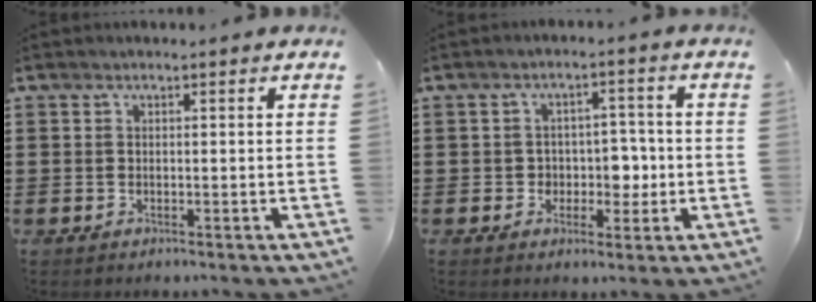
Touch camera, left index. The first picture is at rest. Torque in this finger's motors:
{"motor_torque": [0.11, 0.08, 0.05, 0.03]}